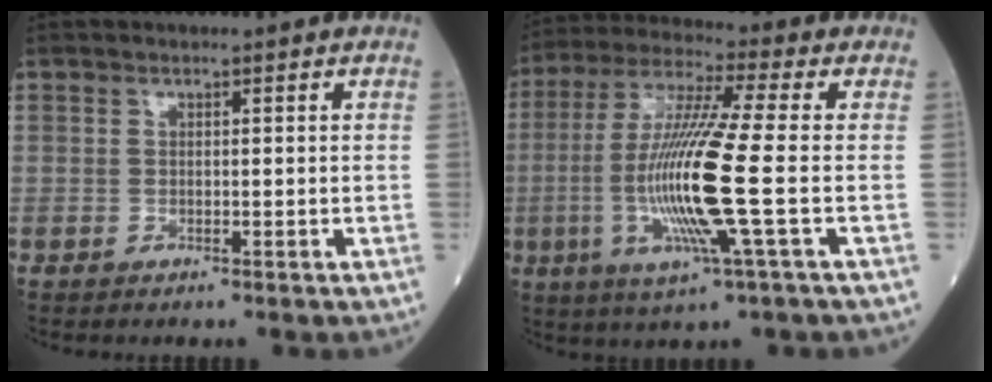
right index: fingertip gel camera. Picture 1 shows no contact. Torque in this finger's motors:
{"motor_torque": [0.74, -0.18, 1.05, 0.21]}